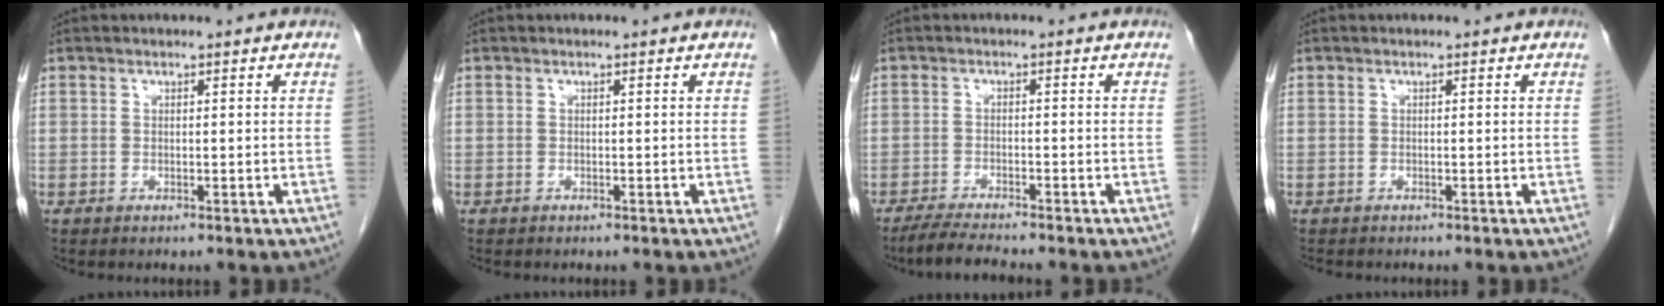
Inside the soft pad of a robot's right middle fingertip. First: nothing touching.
{"total": 0.0}
{"total": 4.5, "force": [-4.0, -0.2, 2.0], "torque": [-0.042, -0.018, -0.074]}
{"total": 0.8, "force": [-0.8, 0.2, 0.2], "torque": [-0.011, -0.003, -0.013]}